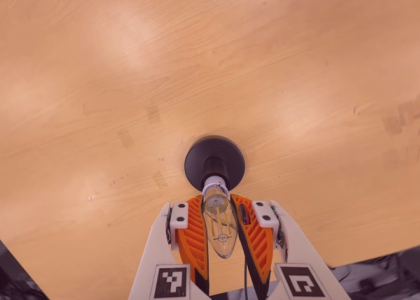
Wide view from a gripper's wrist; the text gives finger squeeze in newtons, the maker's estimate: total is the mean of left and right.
{"total": 18.6, "left": 18.2, "right": 19.0}